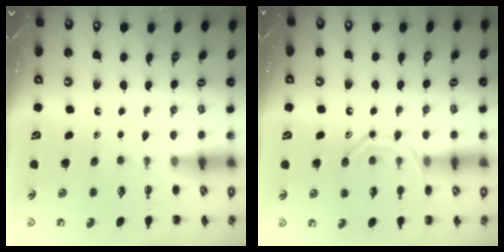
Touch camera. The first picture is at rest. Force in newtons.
{"total": 12.0, "press": 12.0, "slide": 0.7}